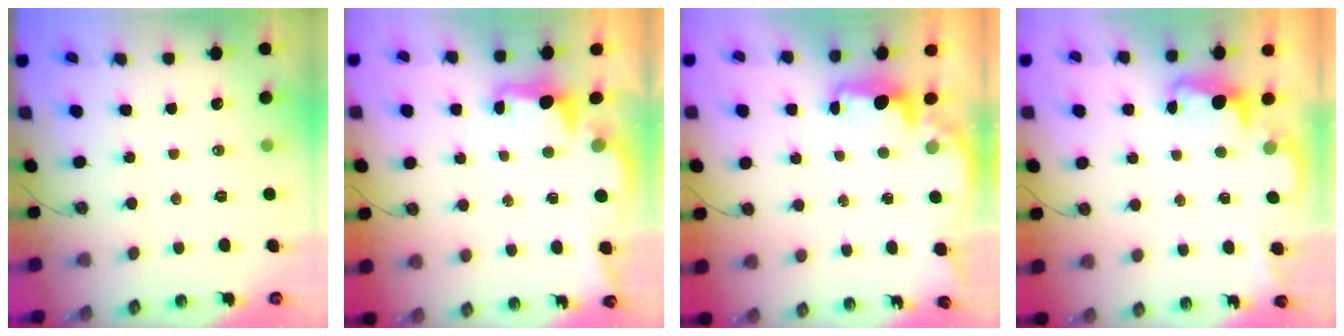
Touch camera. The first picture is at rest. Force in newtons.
{"total": 2.5, "press": 2.3, "slide": 0.8}
{"total": 2.2, "press": 2.1, "slide": 0.8}
{"total": 2.4, "press": 2.3, "slide": 0.5}